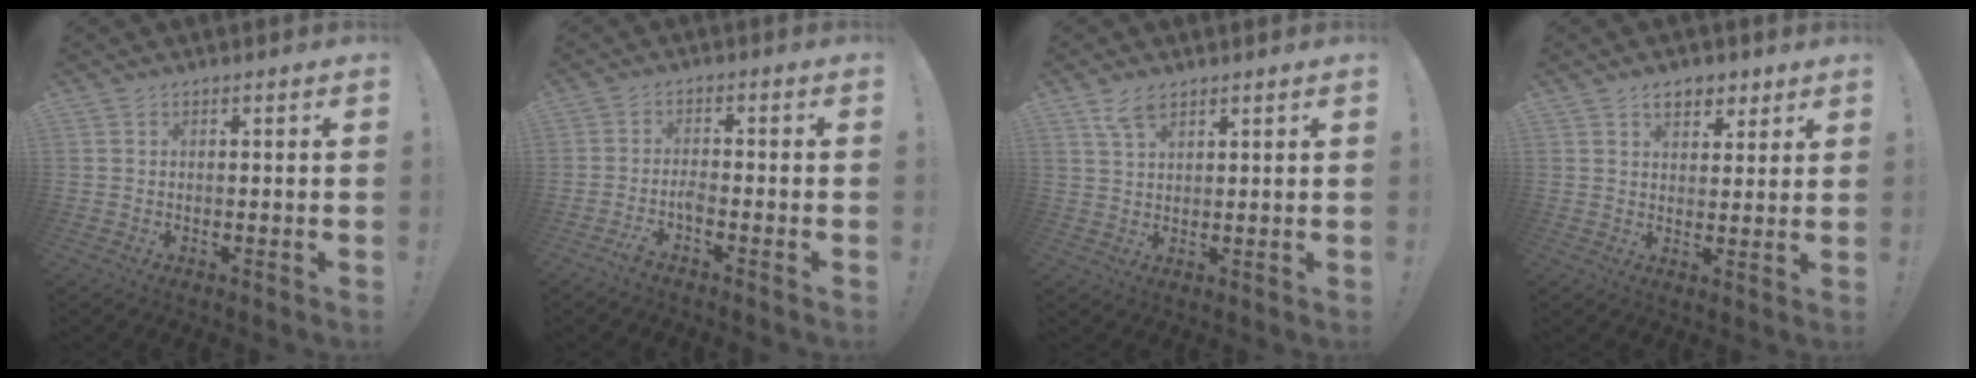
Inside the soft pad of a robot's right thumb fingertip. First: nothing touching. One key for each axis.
{"total": 3.6, "fx": -2.5, "fy": 0.5, "fz": 2.6, "tx": -0.056, "ty": -0.001, "tz": -0.044}
{"total": 5.0, "fx": 3.3, "fy": 2.4, "fz": 2.9, "tx": -0.051, "ty": -0.015, "tz": 0.063}
{"total": 5.8, "fx": 3.4, "fy": 3.8, "fz": 2.7, "tx": -0.033, "ty": -0.011, "tz": 0.061}